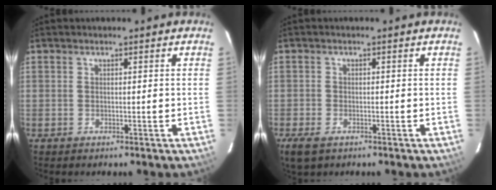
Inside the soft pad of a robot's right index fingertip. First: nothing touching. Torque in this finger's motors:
{"motor_torque": [0.12, -0.08, 0.18, 0.03]}